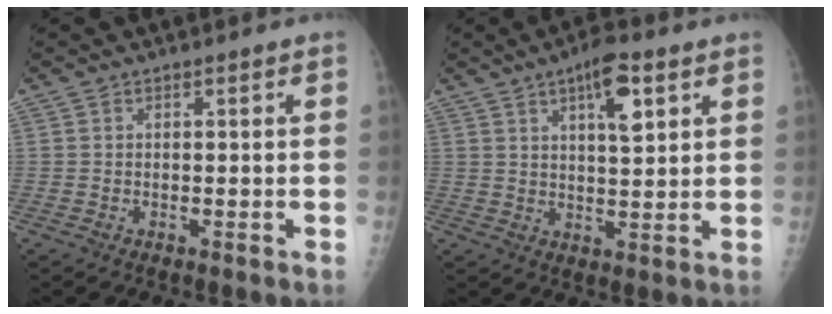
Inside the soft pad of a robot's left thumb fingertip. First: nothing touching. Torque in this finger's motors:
{"motor_torque": [0.03, 0.38, 0.00, -0.06, 0.14]}